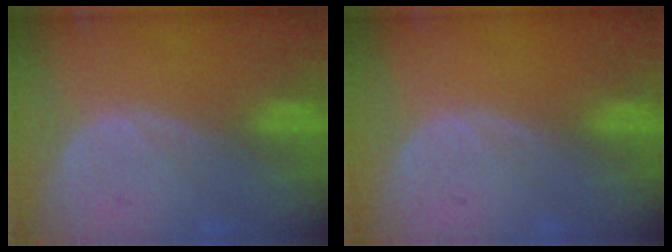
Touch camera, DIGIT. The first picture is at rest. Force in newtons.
{"total": 0.0}